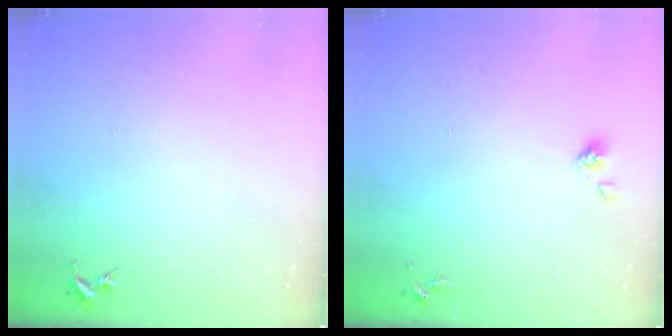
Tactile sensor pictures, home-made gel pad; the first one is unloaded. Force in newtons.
{"total": 4.4, "press": 3.7, "slide": 2.4}